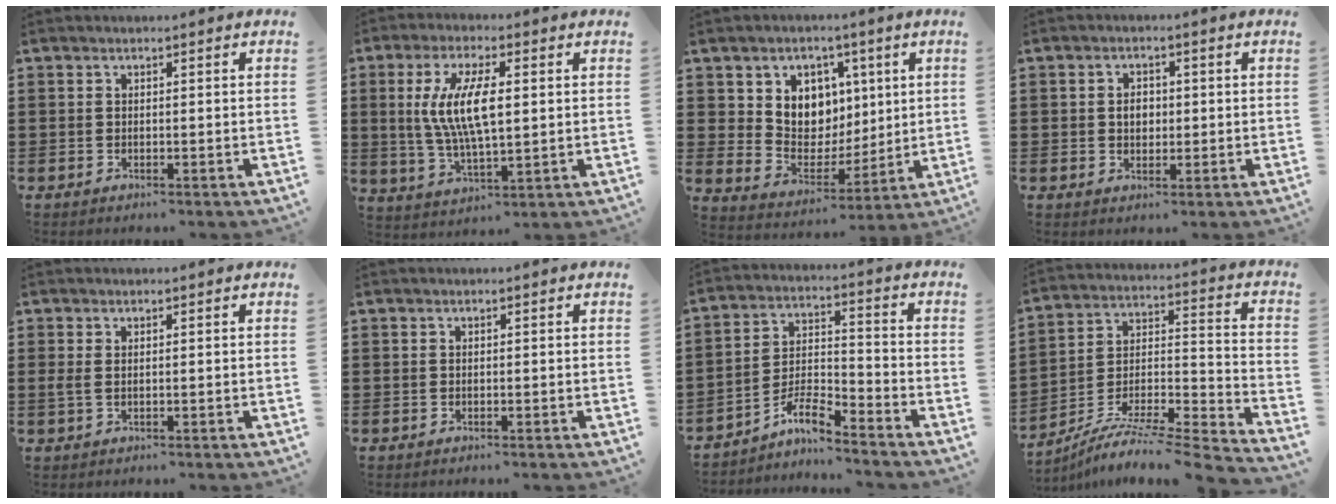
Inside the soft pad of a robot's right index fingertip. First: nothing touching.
{"total": 10.0, "force": [1.5, 3.4, 9.3], "torque": [-0.199, 0.002, 0.020]}
{"total": 7.3, "force": [3.1, 6.5, 1.2], "torque": [-0.045, -0.034, 0.056]}
{"total": 2.5, "force": [0.1, 1.8, 1.8], "torque": [-0.030, 0.003, -0.002]}
{"total": 1.1, "force": [0.4, 0.5, 0.9], "torque": [-0.021, 0.003, 0.007]}
{"total": 0.0}
{"total": 6.3, "force": [-5.6, 0.9, 2.8], "torque": [-0.069, -0.004, -0.112]}
{"total": 7.2, "force": [-6.4, 0.2, 3.3], "torque": [-0.049, -0.002, -0.129]}